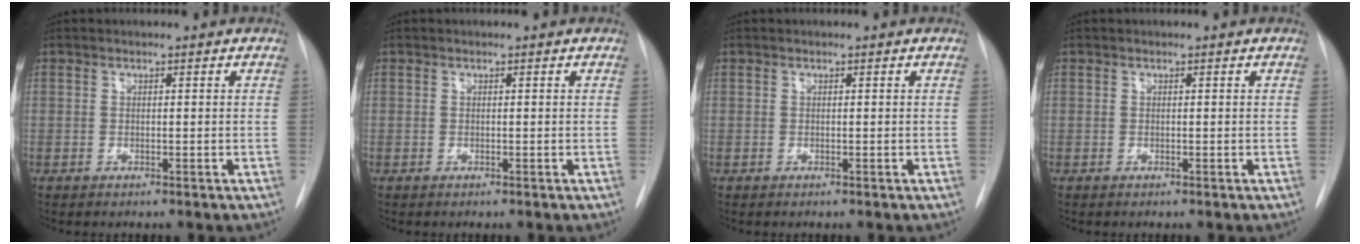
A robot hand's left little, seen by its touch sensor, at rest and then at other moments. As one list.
[{"total": 0.0}, {"total": 0.0}, {"total": 0.0}]